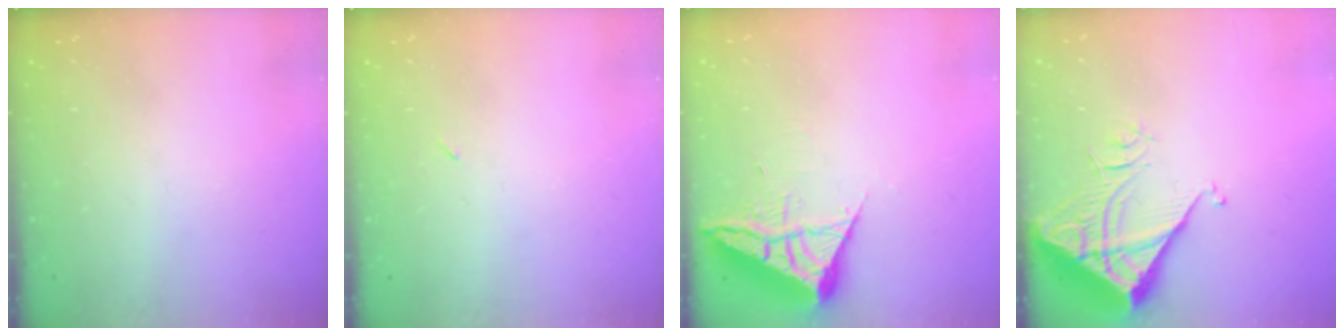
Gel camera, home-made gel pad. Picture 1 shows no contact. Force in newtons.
{"total": 2.2, "press": 1.8, "slide": 1.2}
{"total": 7.3, "press": 7.3, "slide": 0.5}
{"total": 7.5, "press": 7.4, "slide": 1.0}